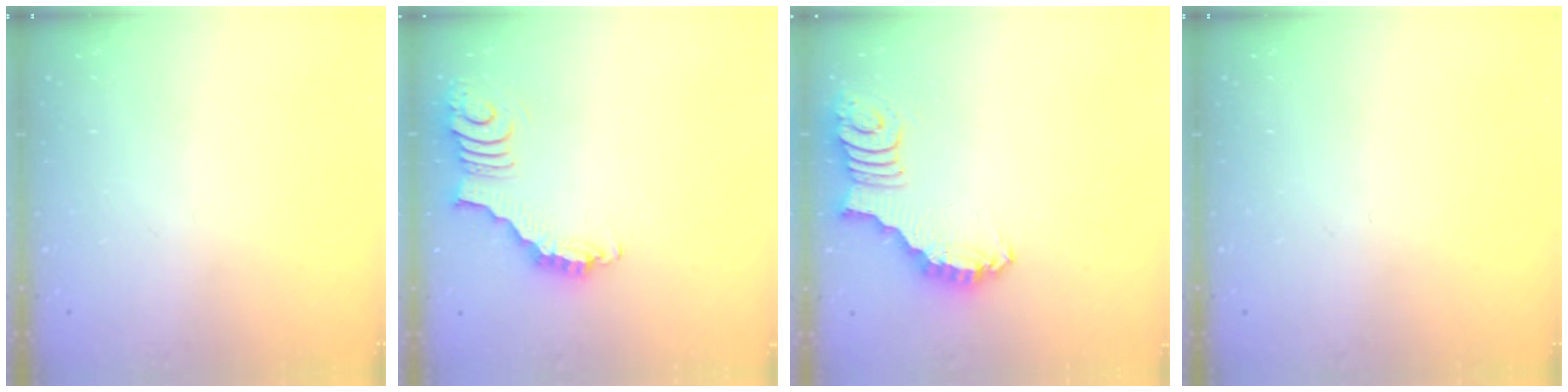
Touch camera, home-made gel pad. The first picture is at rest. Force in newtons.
{"total": 3.9, "press": 3.9, "slide": 0.7}
{"total": 2.7, "press": 2.7, "slide": 0.5}
{"total": 0.0}